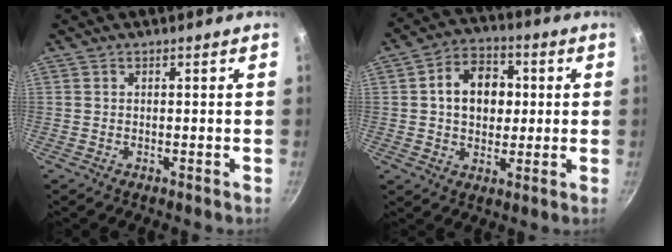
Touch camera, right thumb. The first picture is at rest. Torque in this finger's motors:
{"motor_torque": [0.62, 2.35, 1.05, -0.47, 0.12]}